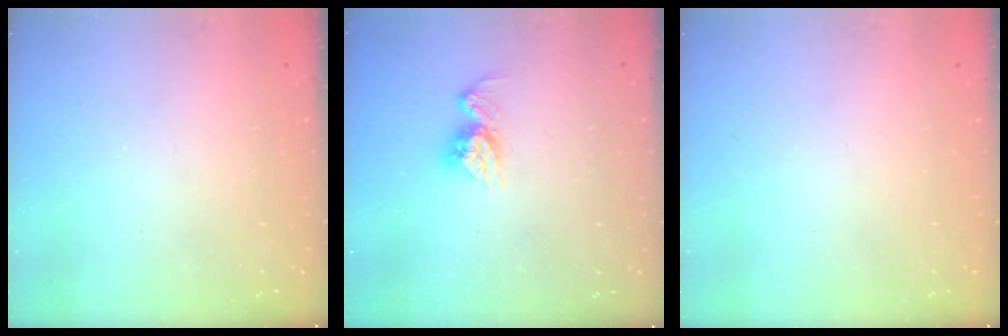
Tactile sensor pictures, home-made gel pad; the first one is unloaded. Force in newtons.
{"total": 9.3, "press": 9.2, "slide": 0.7}
{"total": 0.0}